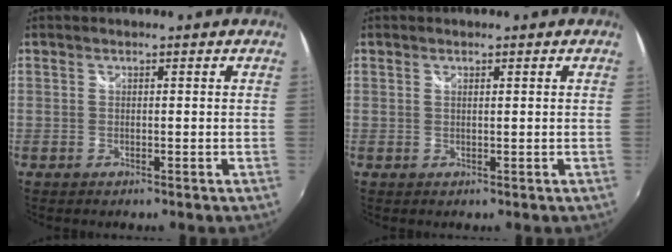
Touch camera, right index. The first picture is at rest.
{"total": 0.5, "force": [0.3, 0.1, 0.4], "torque": [-0.008, 0.001, 0.006]}